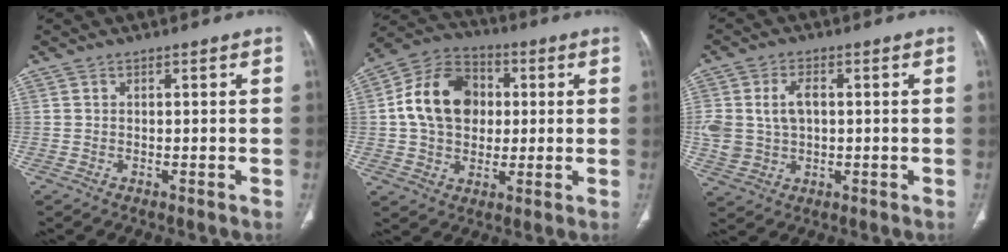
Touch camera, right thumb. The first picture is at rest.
{"total": 15.5, "force": [1.7, 11.9, 9.8], "torque": [-0.144, 0.019, 0.023]}
{"total": 8.4, "force": [0.9, 5.7, 6.1], "torque": [-0.120, 0.007, 0.027]}